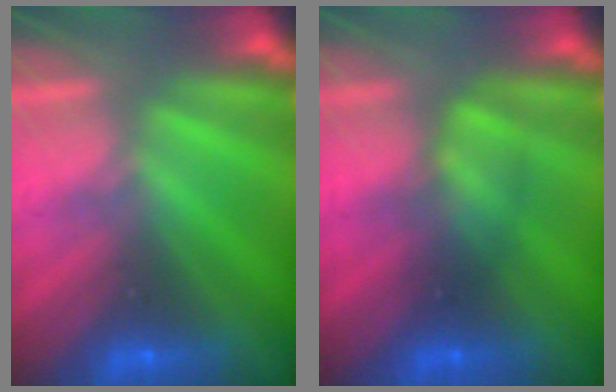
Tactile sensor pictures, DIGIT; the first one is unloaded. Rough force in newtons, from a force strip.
{"total": 2.6}